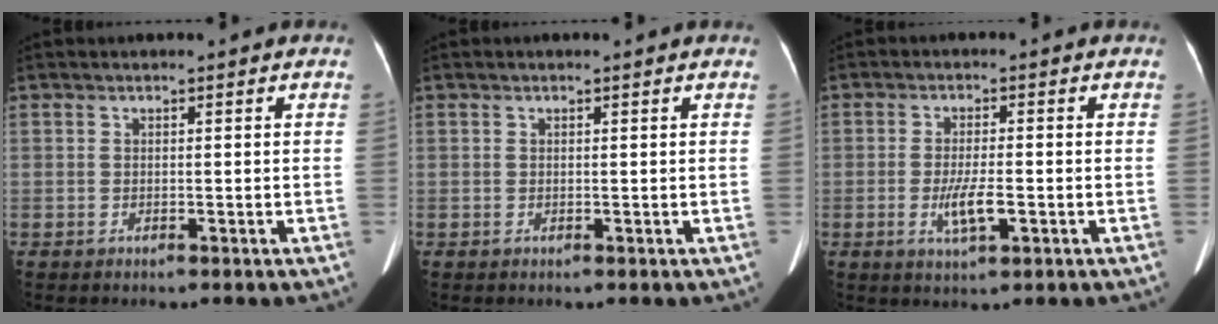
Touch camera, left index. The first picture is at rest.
{"total": 0.9, "force": [0.8, 0.0, 0.3], "torque": [-0.012, 0.002, 0.008]}
{"total": 4.0, "force": [-1.2, 0.6, 3.8], "torque": [-0.074, -0.005, -0.019]}